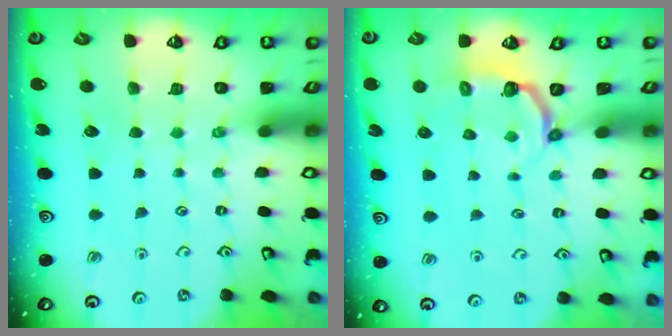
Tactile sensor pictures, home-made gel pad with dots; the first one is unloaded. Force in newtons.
{"total": 3.4, "press": 2.2, "slide": 2.6}